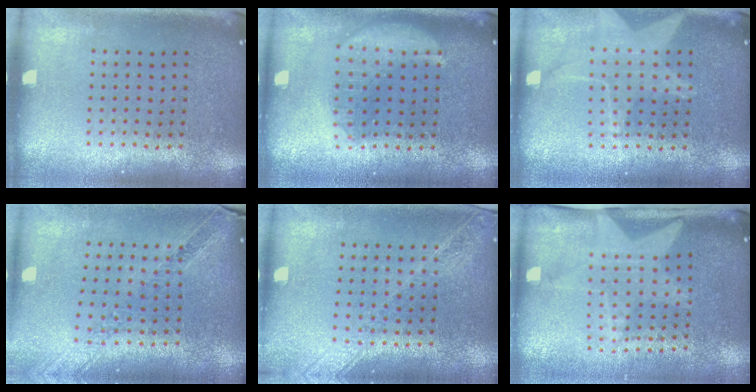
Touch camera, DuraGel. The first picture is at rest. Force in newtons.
{"total": 2.9, "press": 2.9, "slide": 0.3}
{"total": 1.5, "press": 1.4, "slide": 0.3}
{"total": 1.1, "press": 1.1, "slide": 0.1}
{"total": 1.8, "press": 1.6, "slide": 0.8}
{"total": 1.7, "press": 1.5, "slide": 0.7}